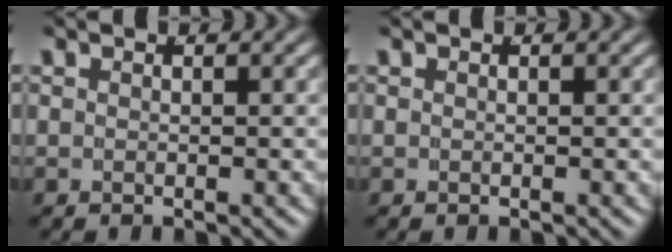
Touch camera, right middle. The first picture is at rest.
{"total": 0.0}